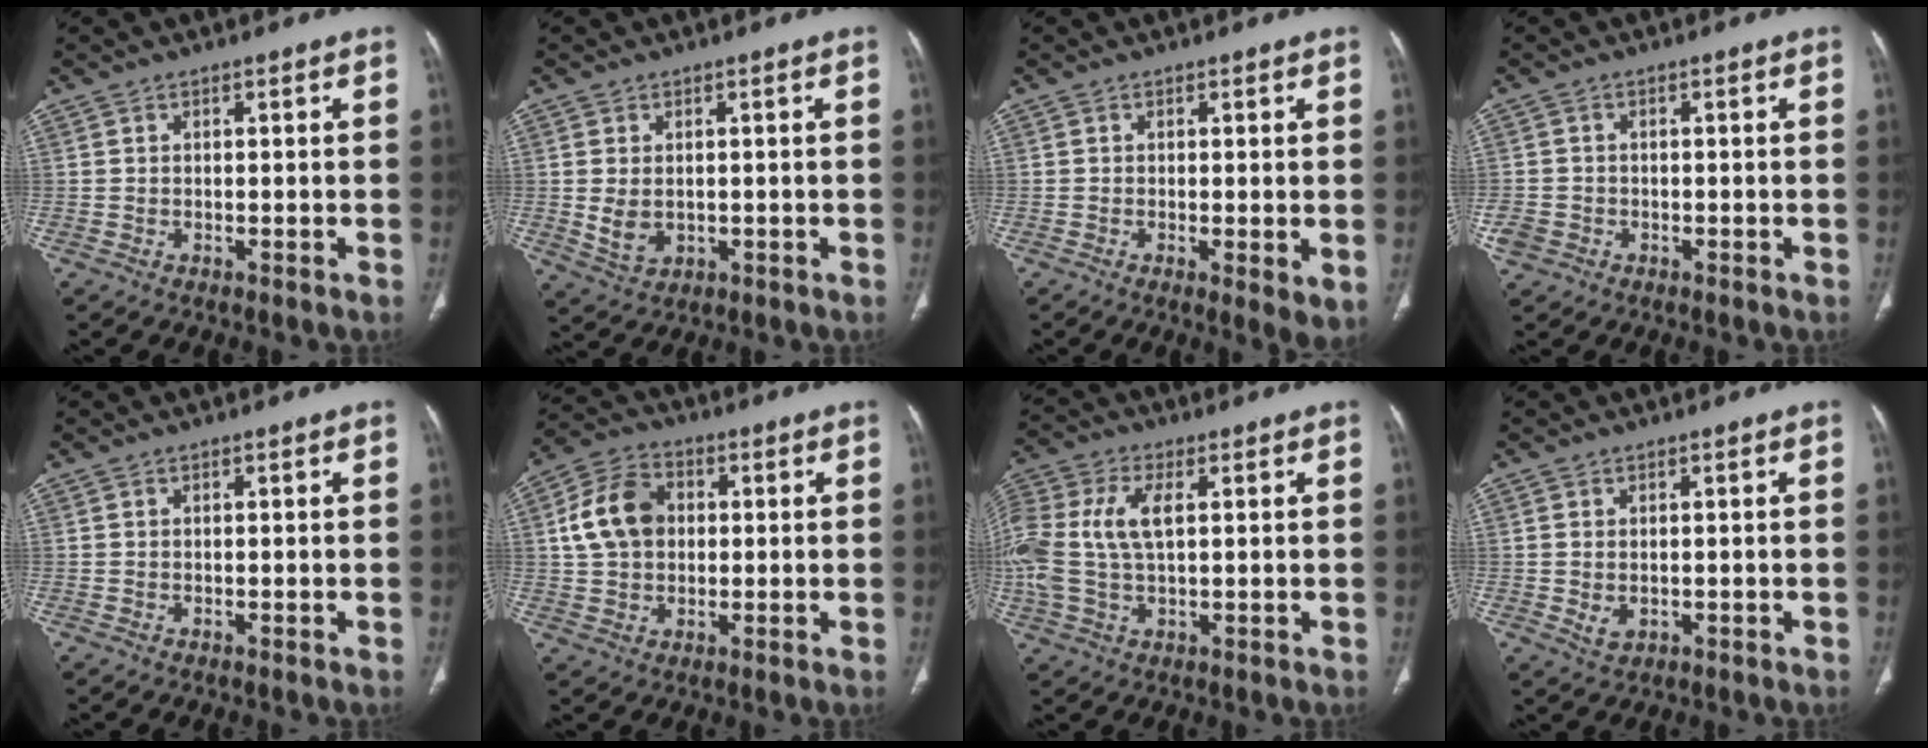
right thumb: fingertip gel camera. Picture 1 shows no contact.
{"total": 4.4, "force": [0.0, 3.2, 3.0], "torque": [-0.046, -0.009, 0.012]}
{"total": 3.9, "force": [-0.6, 1.0, 3.7], "torque": [-0.059, -0.016, -0.012]}
{"total": 3.7, "force": [-1.5, 3.1, 1.3], "torque": [-0.027, 0.012, -0.024]}
{"total": 0.0}
{"total": 11.0, "force": [1.5, 8.4, 7.1], "torque": [-0.118, 0.017, 0.023]}
{"total": 14.6, "force": [2.0, 8.1, 12.0], "torque": [-0.303, 0.015, 0.038]}
{"total": 2.5, "force": [-0.3, 1.8, 1.7], "torque": [-0.028, -0.007, 0.003]}